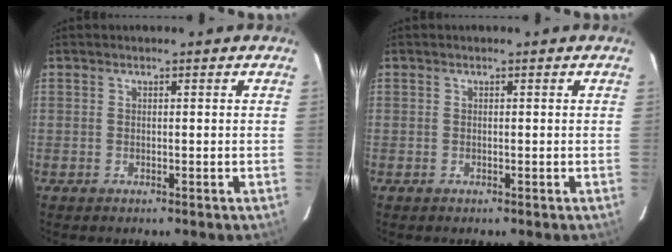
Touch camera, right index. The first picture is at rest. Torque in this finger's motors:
{"motor_torque": [0.00, 0.00, 0.00, 0.00]}